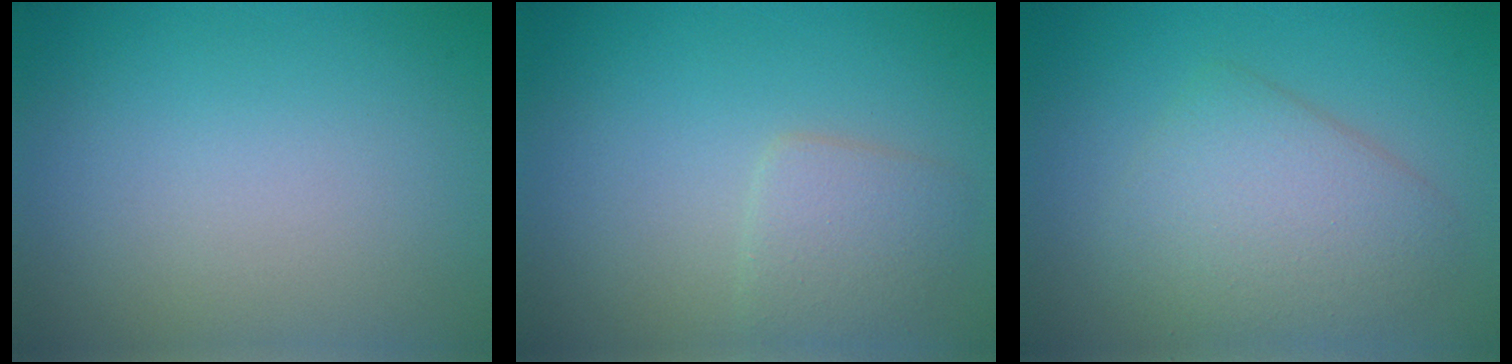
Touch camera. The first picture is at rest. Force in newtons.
{"total": 2.5, "press": 2.5, "slide": 0.1}
{"total": 4.6, "press": 4.6, "slide": 0.1}